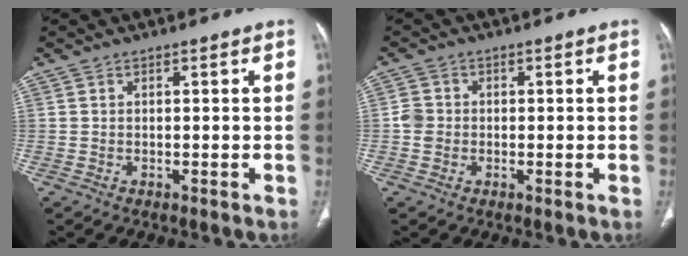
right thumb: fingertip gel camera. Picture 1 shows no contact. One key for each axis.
{"total": 2.7, "fx": -0.2, "fy": 2.5, "fz": 1.0, "tx": -0.012, "ty": 0.007, "tz": -0.006}